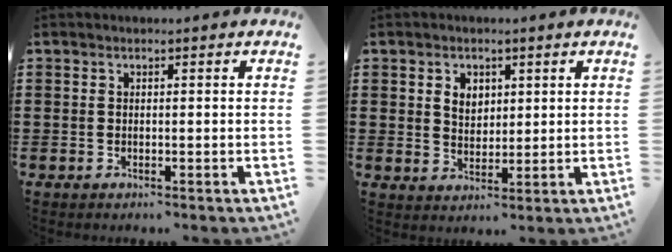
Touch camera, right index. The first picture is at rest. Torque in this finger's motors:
{"motor_torque": [0.07, -0.04, 0.10, 0.06]}